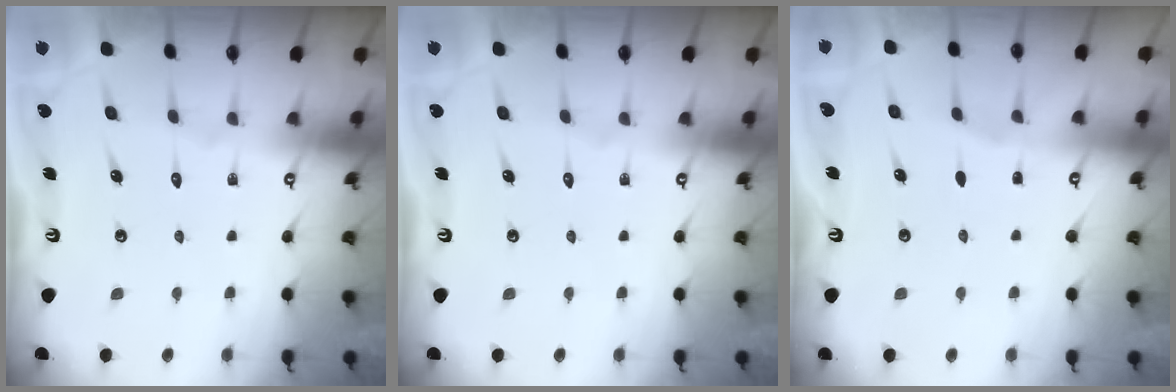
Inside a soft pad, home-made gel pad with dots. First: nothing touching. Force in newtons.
{"total": 0.0}
{"total": 1.6, "press": 1.5, "slide": 0.3}